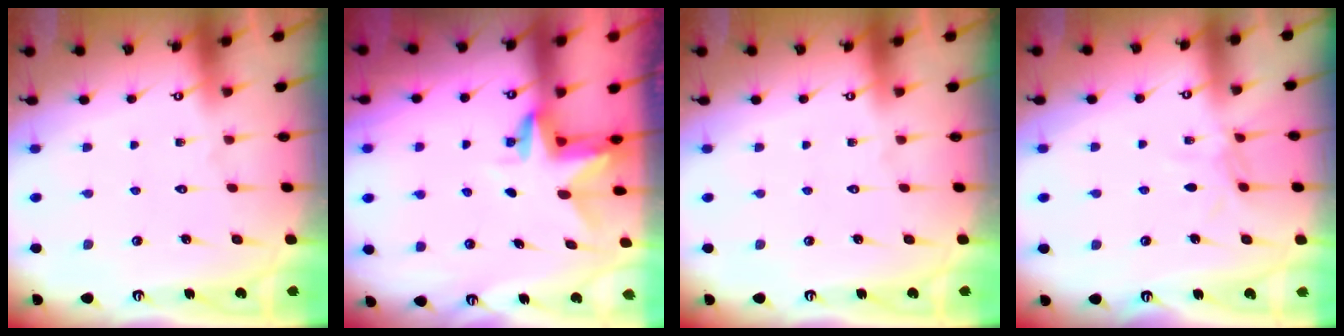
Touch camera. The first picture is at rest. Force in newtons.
{"total": 2.9, "press": 2.9, "slide": 0.2}
{"total": 0.0}
{"total": 5.0, "press": 5.0, "slide": 0.4}